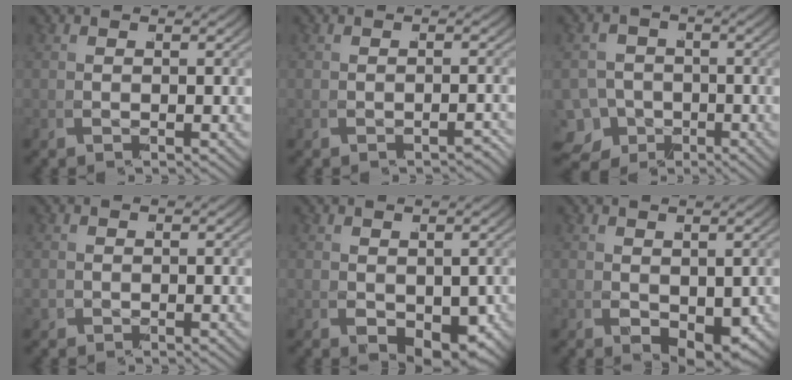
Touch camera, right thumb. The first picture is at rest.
{"total": 1.5, "force": [-1.4, -0.3, -0.2], "torque": [-0.015, -0.007, -0.019]}
{"total": 7.2, "force": [-3.1, 6.0, 2.3], "torque": [-0.044, -0.048, -0.038]}
{"total": 0.6, "force": [-0.3, 0.2, -0.5], "torque": [0.006, -0.005, 0.001]}
{"total": 3.2, "force": [-0.7, 1.8, 2.5], "torque": [-0.047, -0.018, 0.001]}
{"total": 2.4, "force": [-0.2, 1.3, 2.0], "torque": [-0.040, -0.016, 0.008]}